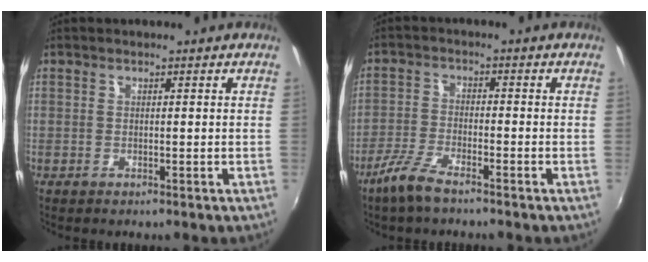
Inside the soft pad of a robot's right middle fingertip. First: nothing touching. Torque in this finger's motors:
{"motor_torque": [0.61, -0.60, 0.19, 0.09]}